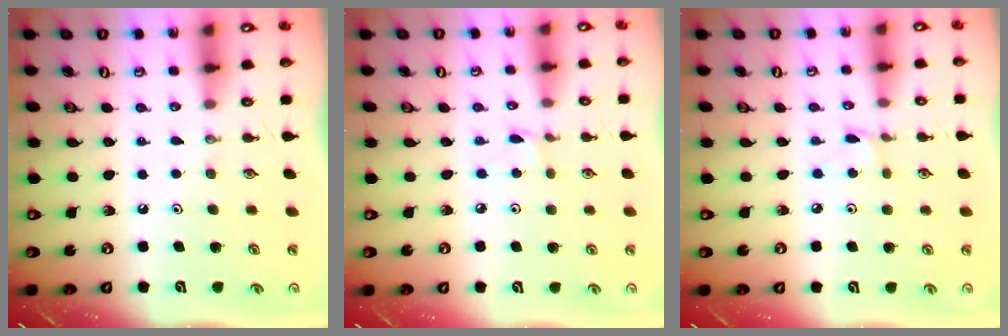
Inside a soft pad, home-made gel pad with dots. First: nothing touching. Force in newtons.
{"total": 1.5, "press": 1.5, "slide": 0.2}
{"total": 1.6, "press": 1.6, "slide": 0.2}